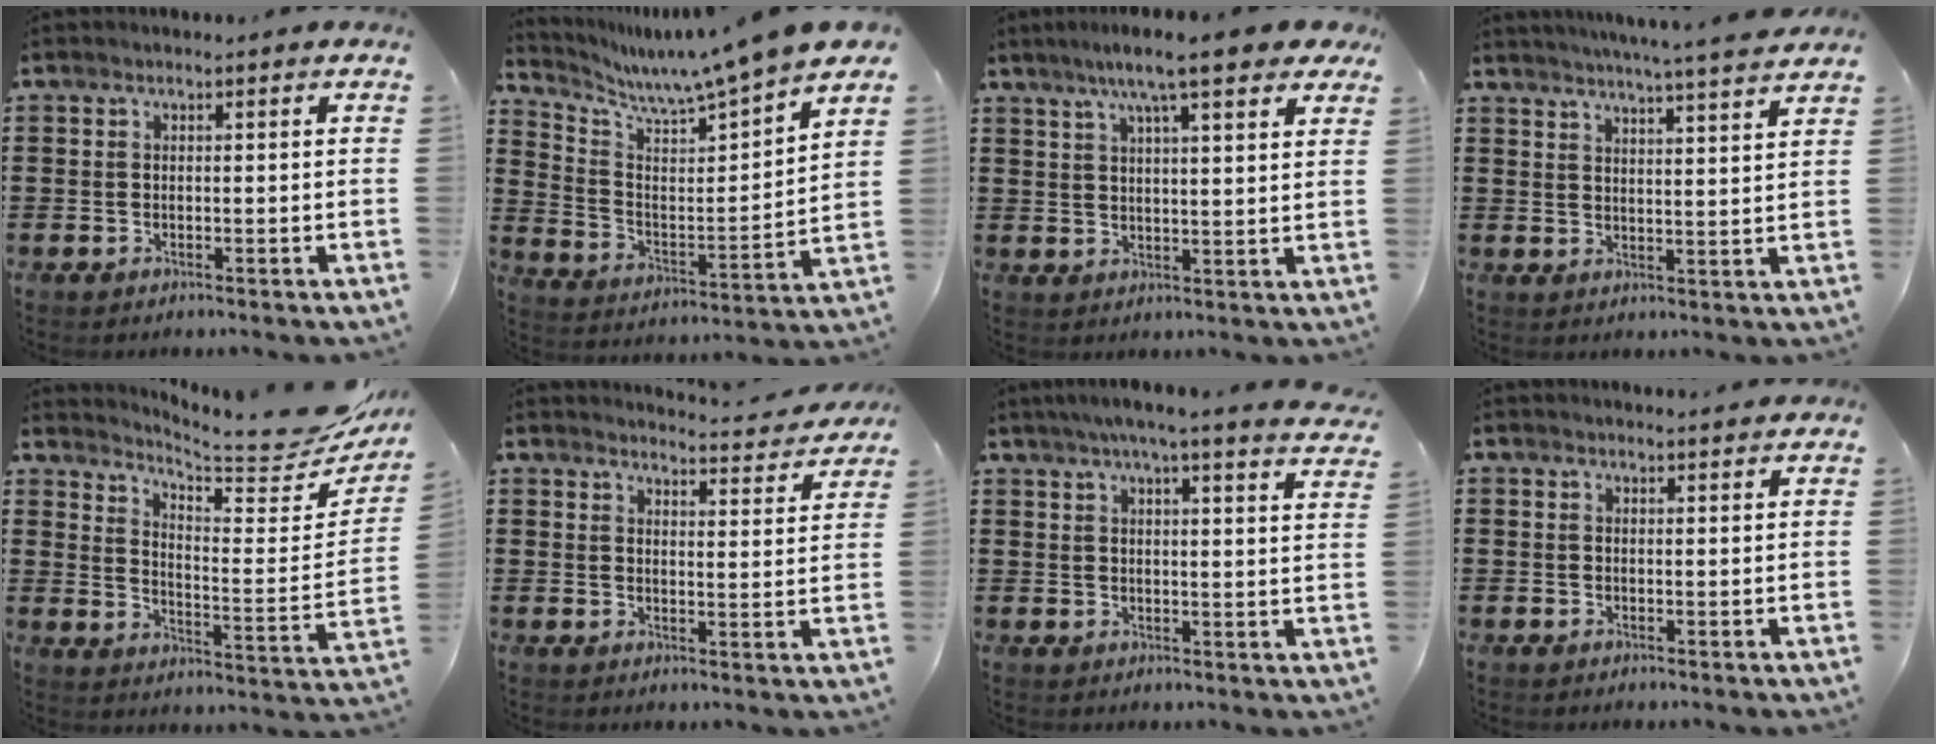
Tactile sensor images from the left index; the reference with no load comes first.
{"total": 7.2, "force": [6.7, -1.5, 2.2], "torque": [-0.072, -0.064, 0.105]}
{"total": 8.5, "force": [6.4, 1.0, 5.6], "torque": [-0.111, -0.008, 0.108]}
{"total": 4.5, "force": [4.2, -1.0, 1.4], "torque": [-0.044, -0.025, 0.071]}
{"total": 6.7, "force": [6.1, 0.2, 2.8], "torque": [-0.059, -0.056, 0.099]}
{"total": 3.7, "force": [3.7, -0.2, 0.6], "torque": [-0.020, -0.031, 0.061]}
{"total": 5.1, "force": [4.4, -0.6, 2.5], "torque": [-0.064, -0.020, 0.075]}
{"total": 1.3, "force": [1.3, 0.2, 0.1], "torque": [-0.004, -0.001, 0.025]}